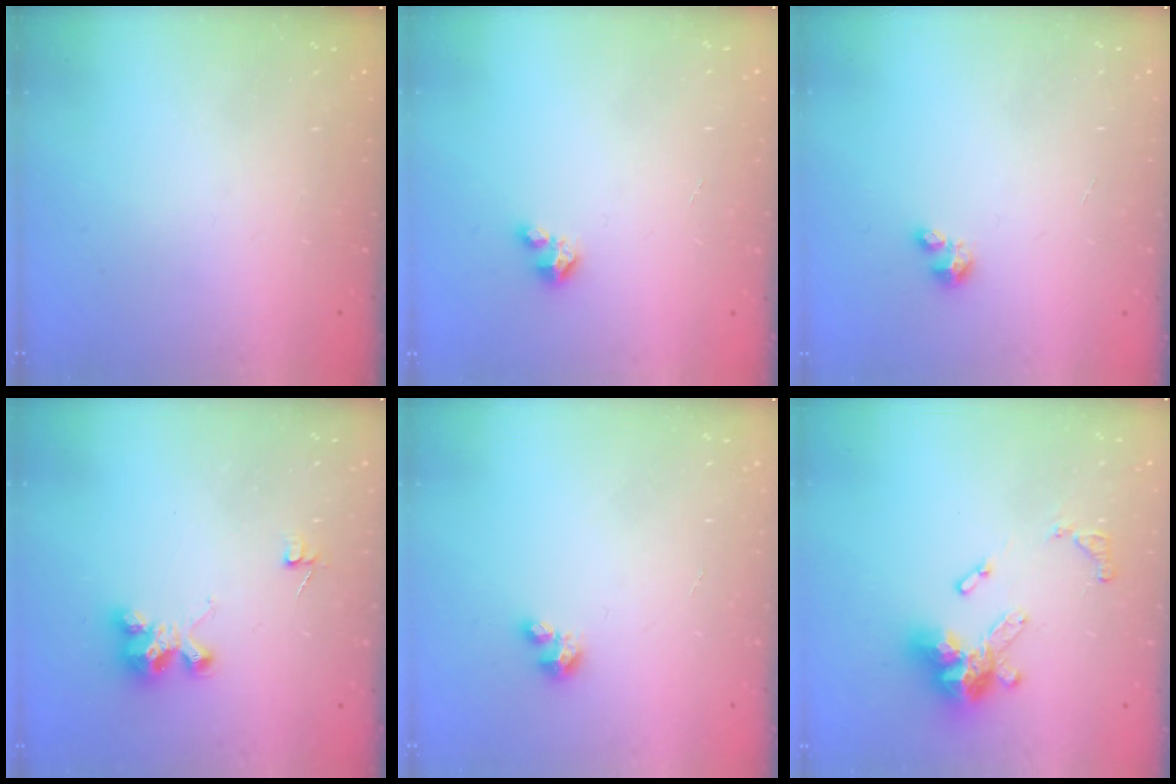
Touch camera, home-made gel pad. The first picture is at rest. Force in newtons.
{"total": 1.5, "press": 1.5, "slide": 0.2}
{"total": 2.5, "press": 2.5, "slide": 0.3}
{"total": 4.1, "press": 4.1, "slide": 0.2}
{"total": 3.5, "press": 3.4, "slide": 0.3}
{"total": 15.2, "press": 15.1, "slide": 1.7}